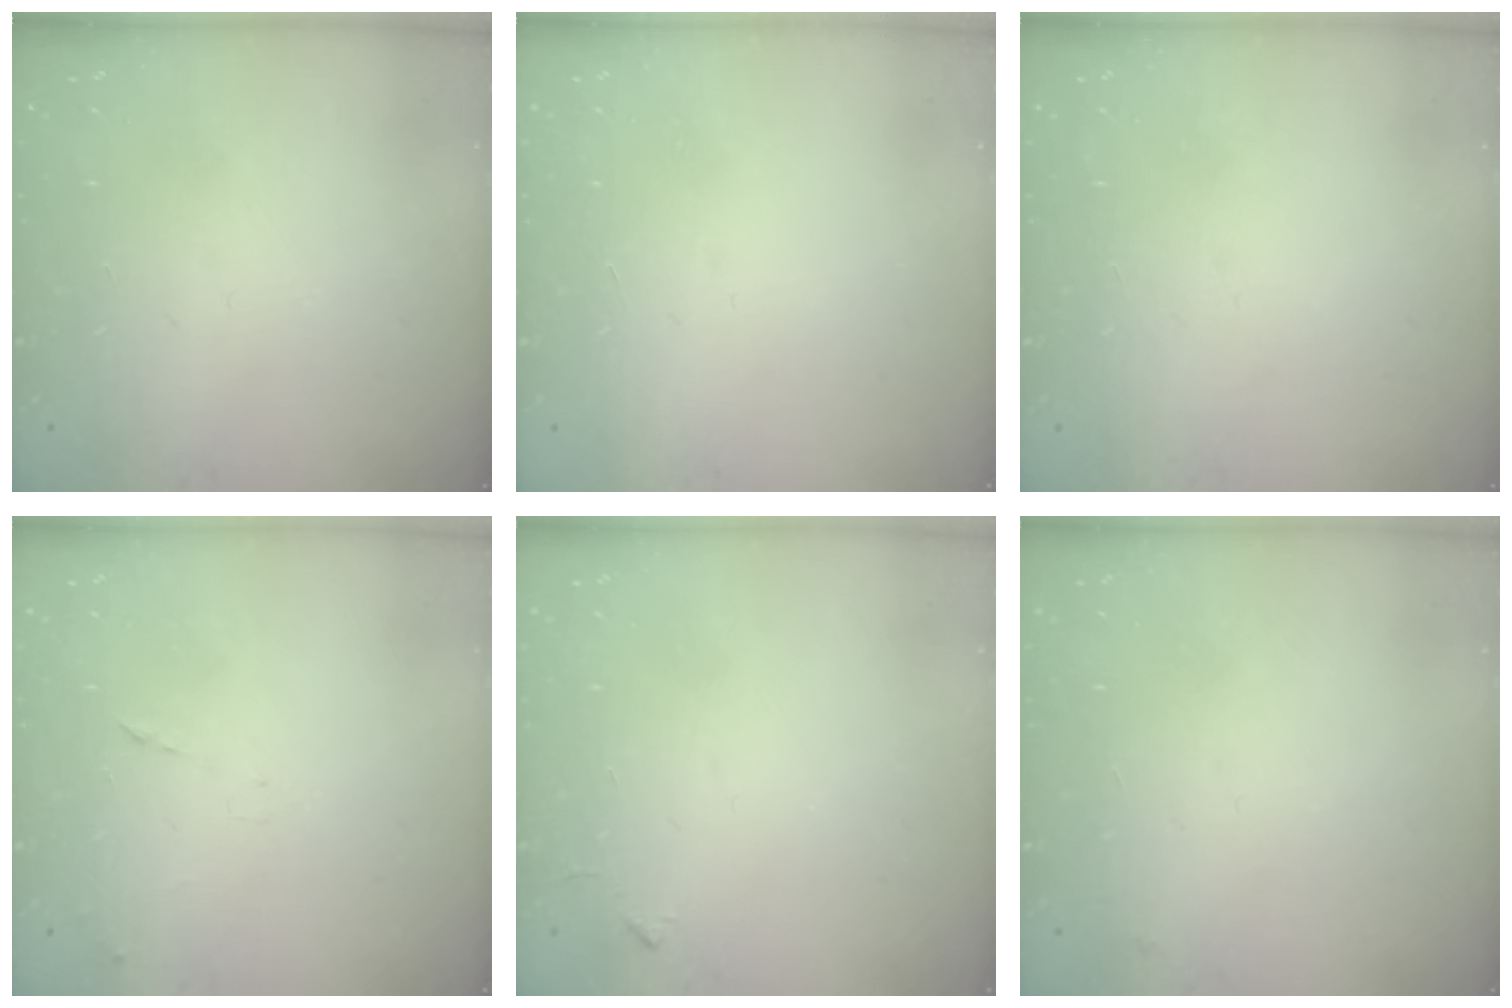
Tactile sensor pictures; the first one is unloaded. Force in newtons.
{"total": 1.5, "press": 1.5, "slide": 0.1}
{"total": 1.5, "press": 1.5, "slide": 0.1}
{"total": 6.6, "press": 6.6, "slide": 0.4}
{"total": 3.7, "press": 3.7, "slide": 0.5}
{"total": 2.5, "press": 2.4, "slide": 0.4}